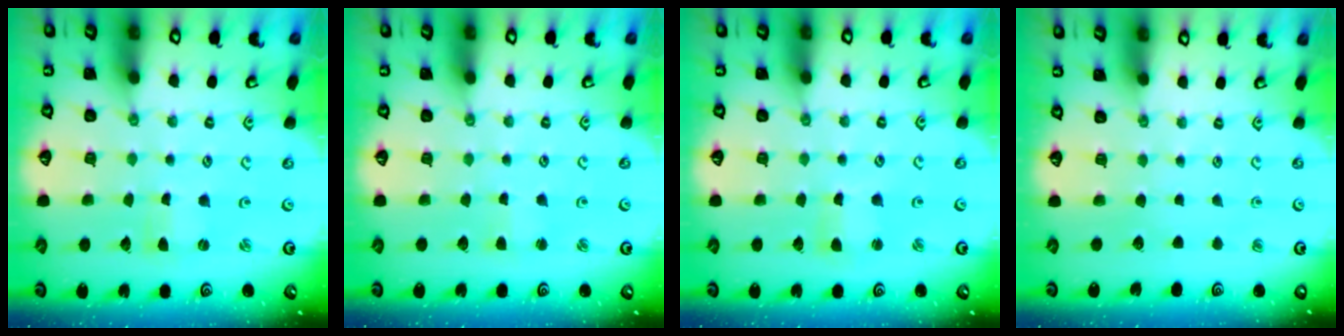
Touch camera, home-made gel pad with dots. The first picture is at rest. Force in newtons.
{"total": 1.6, "press": 1.6, "slide": 0.2}
{"total": 1.7, "press": 1.7, "slide": 0.3}
{"total": 0.0}